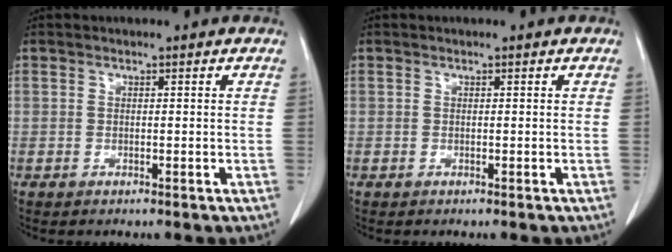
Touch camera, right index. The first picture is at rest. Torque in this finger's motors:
{"motor_torque": [0.00, 0.00, 0.00, 0.00]}